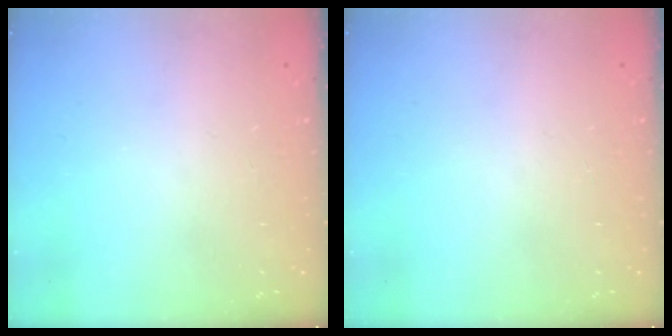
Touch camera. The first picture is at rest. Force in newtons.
{"total": 0.0}